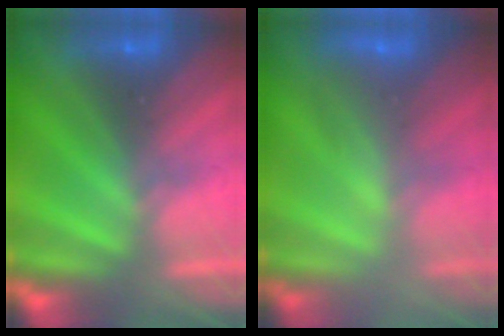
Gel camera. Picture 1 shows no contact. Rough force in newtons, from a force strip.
{"total": 2.2}